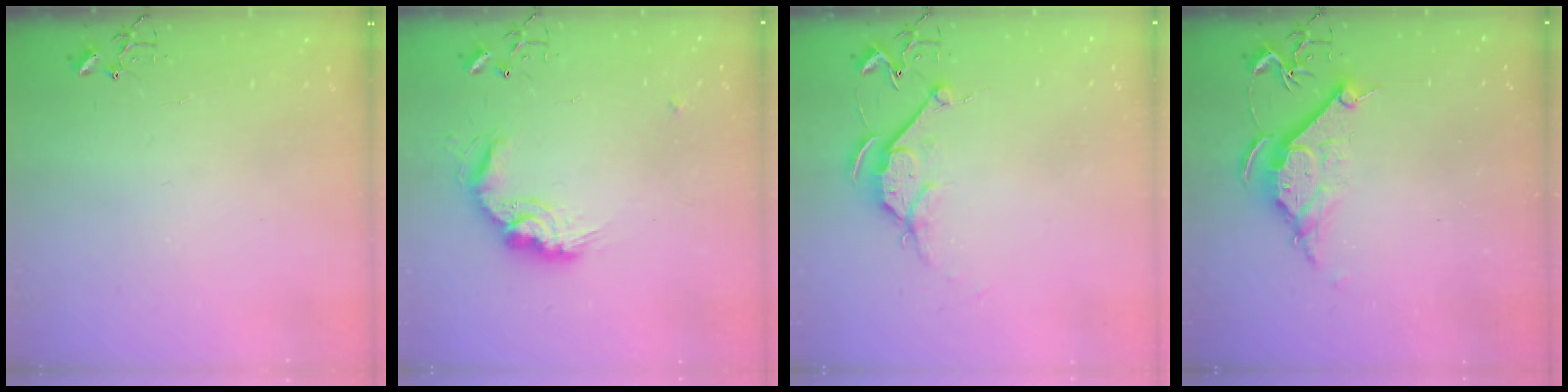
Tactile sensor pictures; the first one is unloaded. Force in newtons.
{"total": 15.0, "press": 15.0, "slide": 0.6}
{"total": 7.9, "press": 7.8, "slide": 0.9}
{"total": 10.7, "press": 10.7, "slide": 0.7}